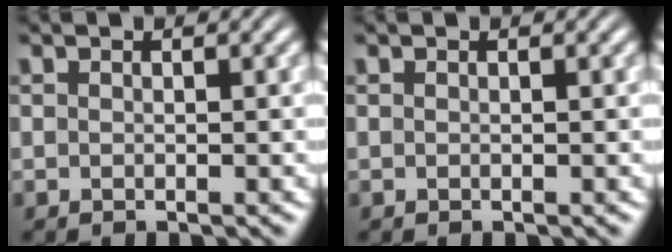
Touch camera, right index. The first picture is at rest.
{"total": 0.0}